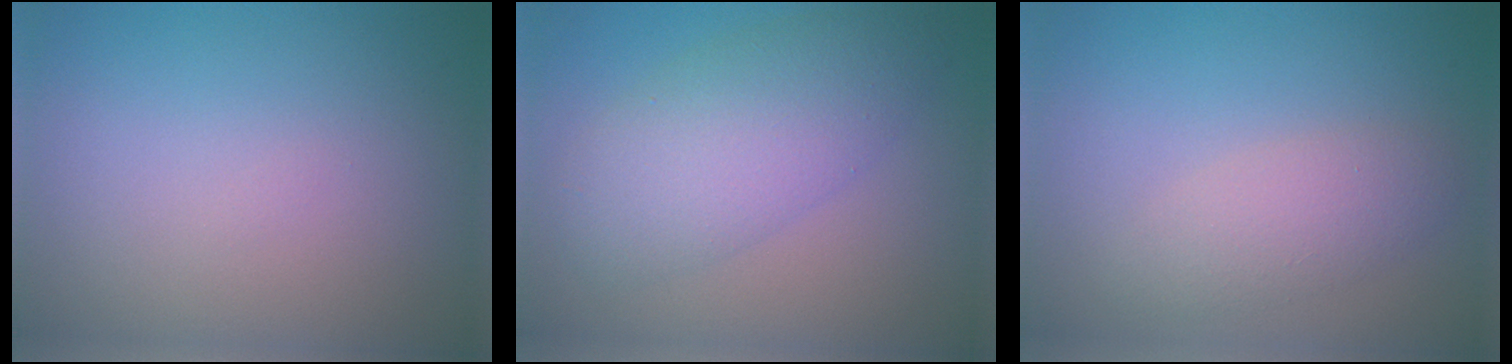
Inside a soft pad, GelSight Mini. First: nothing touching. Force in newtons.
{"total": 5.6, "press": 5.6, "slide": 0.4}
{"total": 2.6, "press": 2.6, "slide": 0.1}